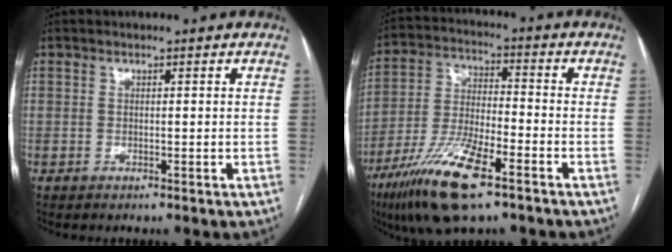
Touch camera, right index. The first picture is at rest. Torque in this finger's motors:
{"motor_torque": [0.10, -0.06, 0.07, -0.01]}